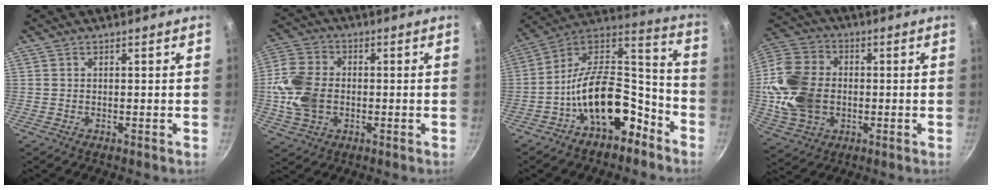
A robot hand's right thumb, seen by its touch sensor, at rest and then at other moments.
{"total": 12.0, "force": [-0.9, 8.8, 8.1], "torque": [-0.152, 0.010, -0.026]}
{"total": 18.8, "force": [-8.9, 10.2, 13.0], "torque": [-0.162, 0.100, -0.152]}
{"total": 16.6, "force": [-0.8, 12.6, 10.8], "torque": [-0.199, 0.014, -0.015]}